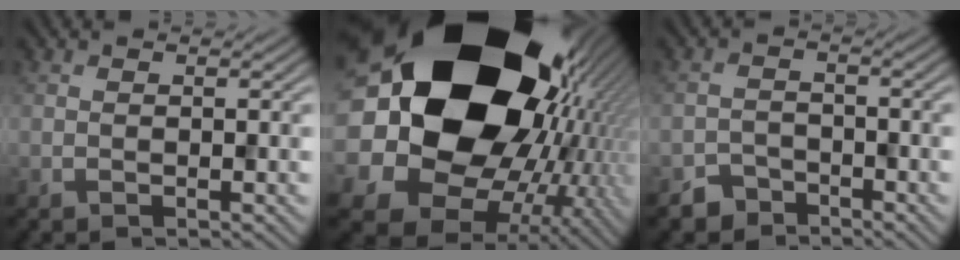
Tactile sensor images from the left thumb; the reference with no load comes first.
{"total": 25.0, "force": [4.4, 20.0, 14.4], "torque": [-0.295, -0.055, 0.064]}
{"total": 3.2, "force": [-2.7, 1.6, 0.3], "torque": [0.000, 0.001, -0.055]}